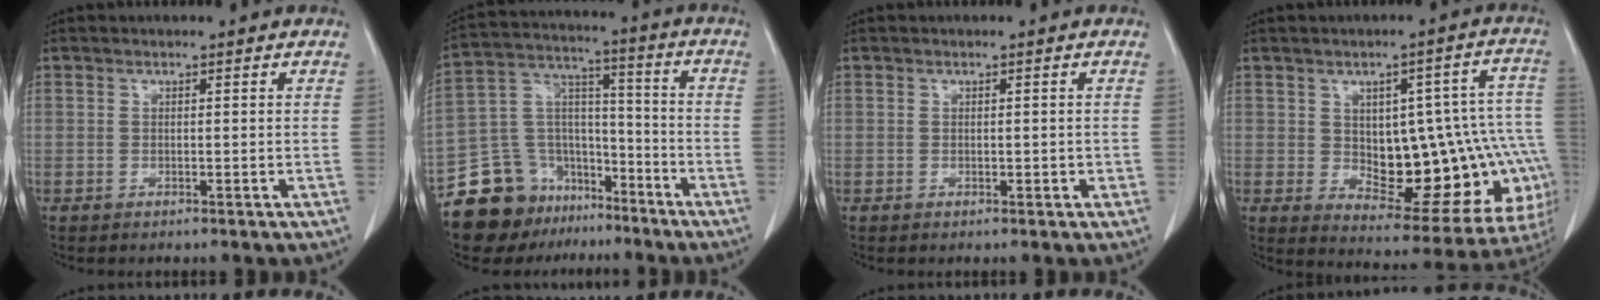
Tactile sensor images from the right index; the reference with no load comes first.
{"total": 15.2, "force": [-11.4, 9.4, 3.6], "torque": [-0.067, 0.077, -0.194]}
{"total": 1.0, "force": [-0.1, 0.7, 0.7], "torque": [-0.007, 0.003, -0.001]}
{"total": 20.2, "force": [-1.3, 9.4, 17.9], "torque": [-0.161, 0.040, 0.011]}